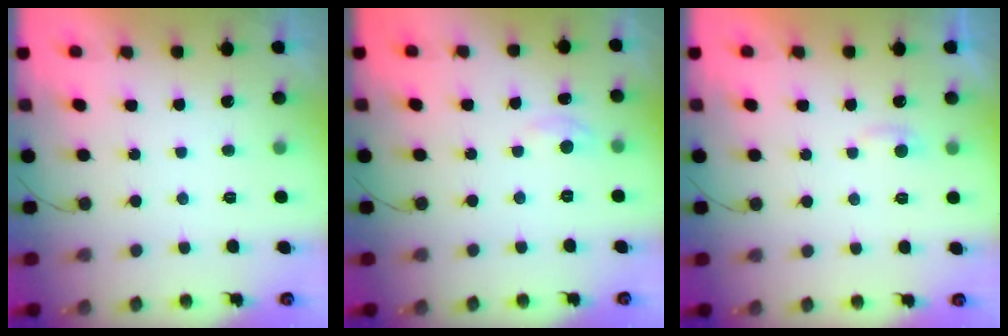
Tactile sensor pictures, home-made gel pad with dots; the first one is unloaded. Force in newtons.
{"total": 3.0, "press": 3.0, "slide": 0.4}
{"total": 2.7, "press": 2.7, "slide": 0.2}